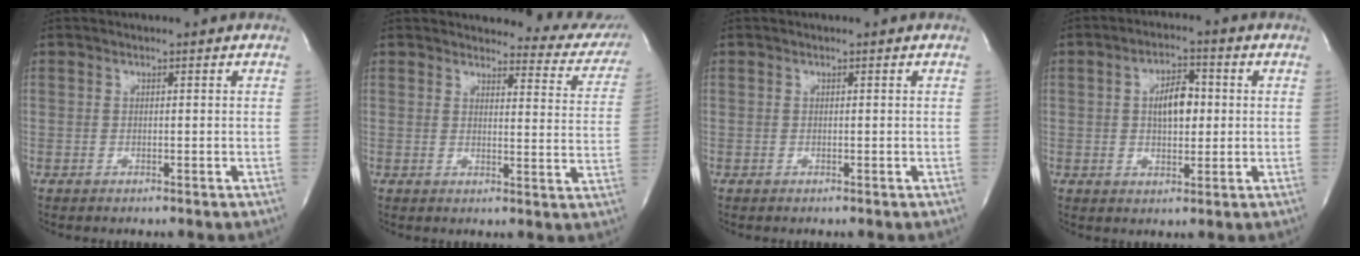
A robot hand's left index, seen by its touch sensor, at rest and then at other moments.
{"total": 13.1, "force": [12.6, 2.9, 2.0], "torque": [0.013, -0.075, 0.107]}
{"total": 0.0}
{"total": 6.1, "force": [0.5, 3.0, 5.3], "torque": [-0.091, 0.007, 0.006]}